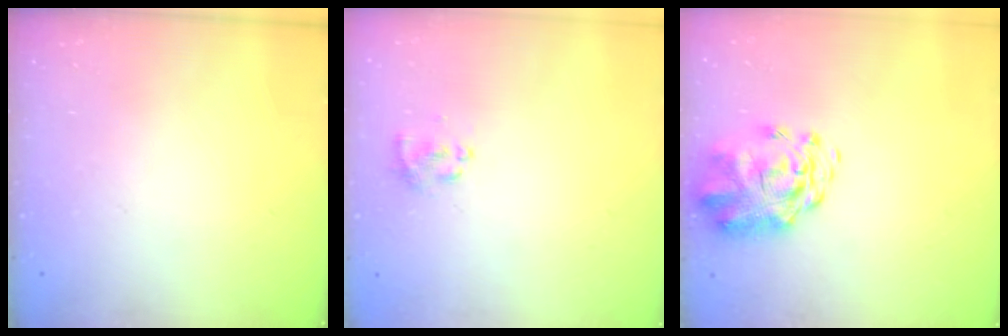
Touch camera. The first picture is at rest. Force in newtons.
{"total": 1.4, "press": 1.3, "slide": 0.6}
{"total": 3.6, "press": 3.4, "slide": 1.2}